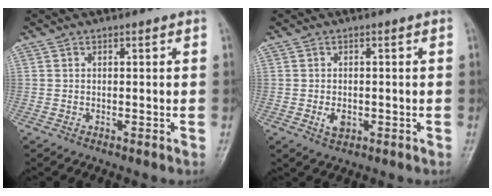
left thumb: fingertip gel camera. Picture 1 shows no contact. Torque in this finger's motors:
{"motor_torque": [0.39, 0.57, 0.52, 0.09, 0.00]}